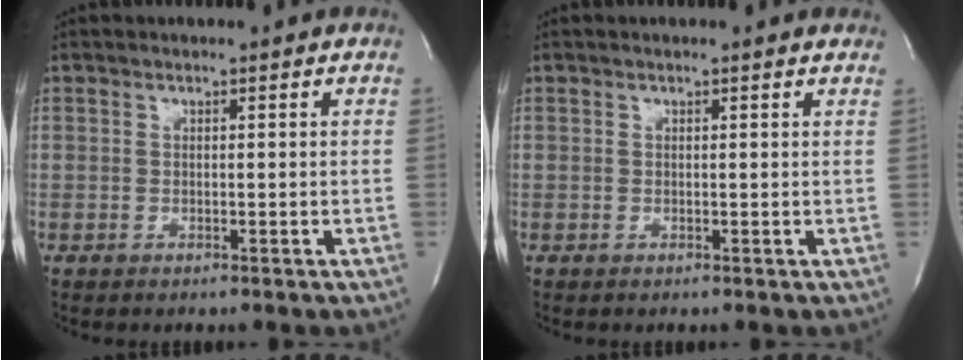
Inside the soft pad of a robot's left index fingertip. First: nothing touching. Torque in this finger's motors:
{"motor_torque": [0.35, -0.37, 0.08, 0.01]}